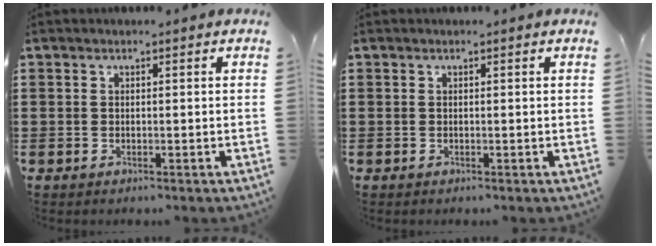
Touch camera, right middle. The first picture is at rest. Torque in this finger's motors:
{"motor_torque": [0.14, -0.15, -0.02, -0.01]}